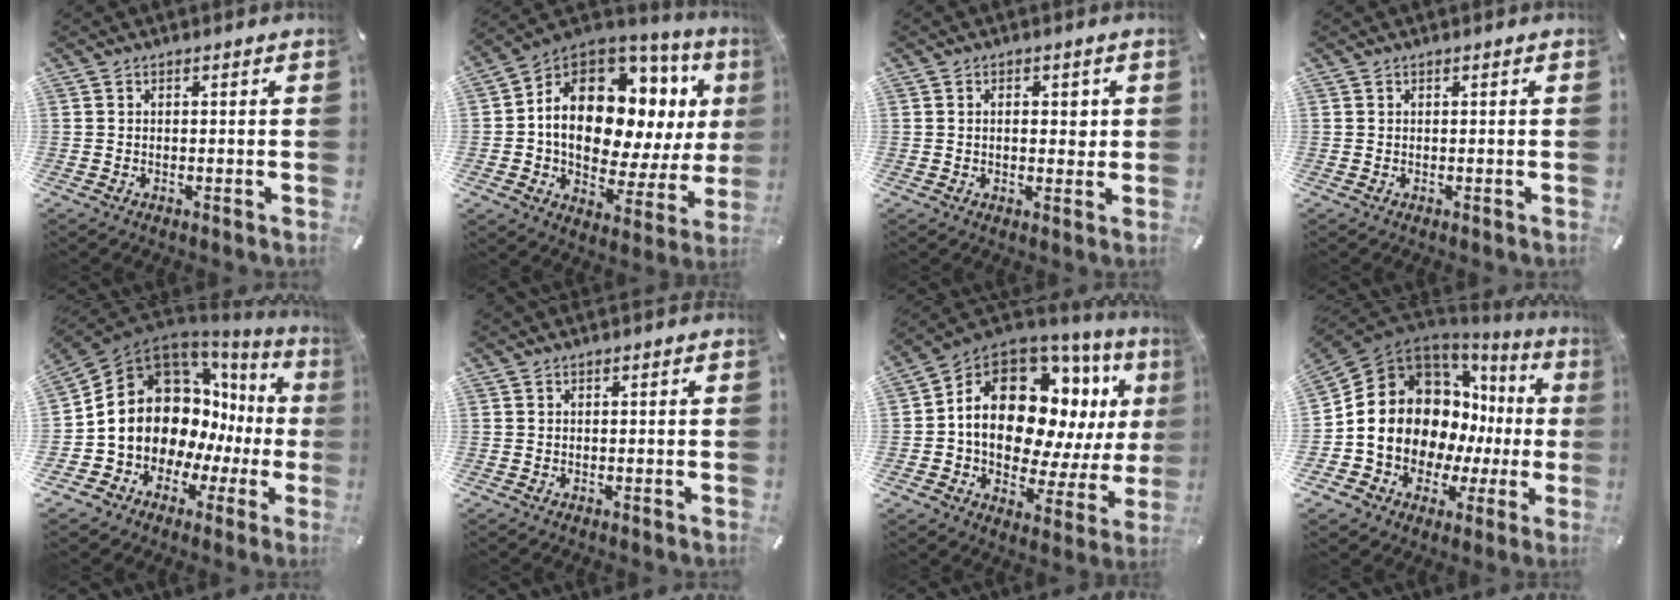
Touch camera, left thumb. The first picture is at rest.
{"total": 17.4, "force": [3.4, 11.3, 12.7], "torque": [-0.216, -0.039, 0.052]}
{"total": 3.8, "force": [0.4, 2.3, 3.0], "torque": [-0.028, -0.005, -0.003]}
{"total": 0.0}
{"total": 16.4, "force": [2.7, 13.3, 9.1], "torque": [-0.163, -0.050, 0.067]}
{"total": 0.0}
{"total": 20.0, "force": [5.4, 12.8, 14.4], "torque": [-0.264, -0.046, 0.088]}
{"total": 17.7, "force": [2.0, 14.7, 9.6], "torque": [-0.158, -0.038, 0.050]}